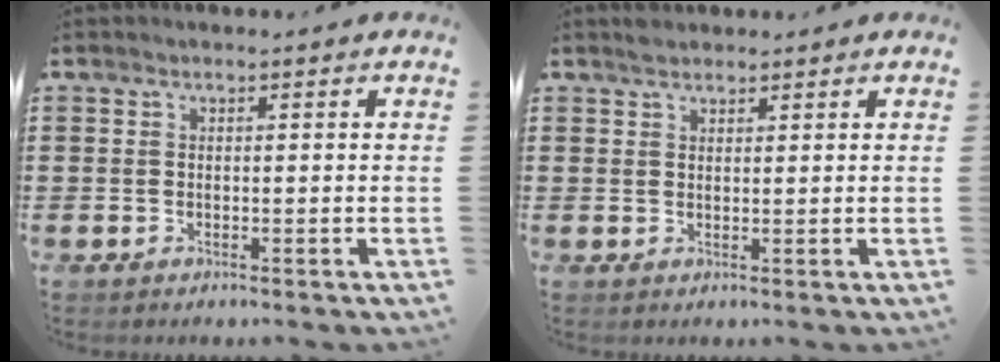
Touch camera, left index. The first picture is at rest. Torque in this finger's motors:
{"motor_torque": [0.16, 0.05, -0.01, -0.03]}